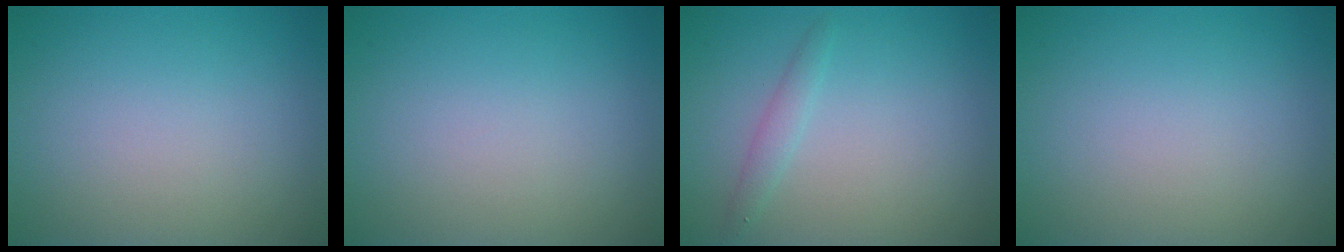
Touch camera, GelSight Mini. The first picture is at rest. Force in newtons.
{"total": 0.0}
{"total": 1.3, "press": 1.3, "slide": 0.1}
{"total": 0.0}